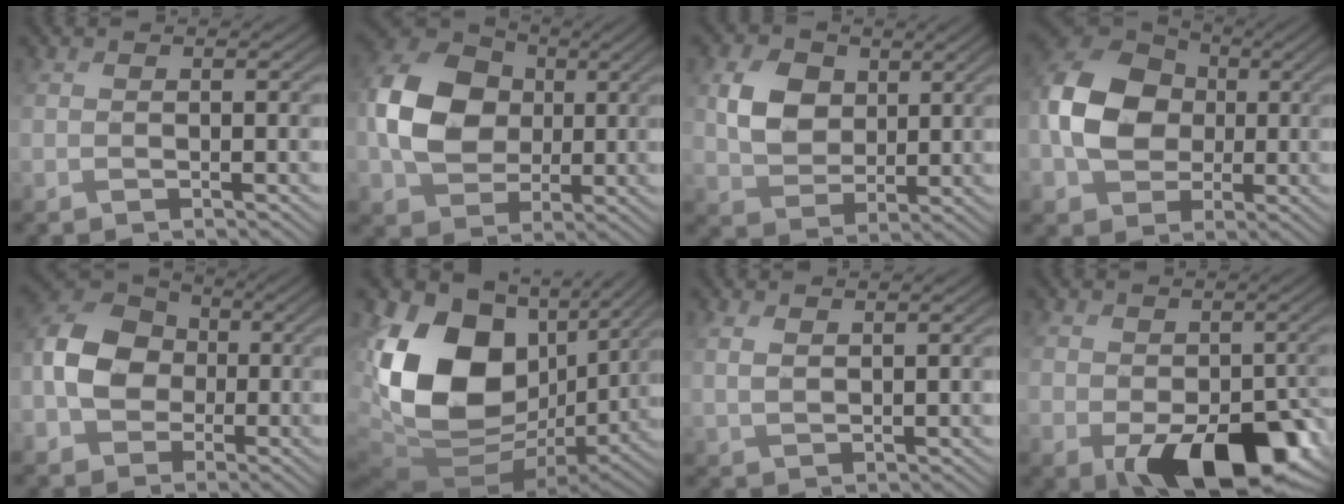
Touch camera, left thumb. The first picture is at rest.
{"total": 9.8, "force": [1.3, 7.9, 5.7], "torque": [-0.130, 0.018, 0.020]}
{"total": 5.8, "force": [2.8, 4.4, 2.4], "torque": [-0.058, 0.010, 0.045]}
{"total": 9.9, "force": [0.4, 7.9, 5.9], "torque": [-0.140, 0.019, -0.006]}
{"total": 8.0, "force": [-0.7, 6.7, 4.4], "torque": [-0.116, 0.005, -0.027]}
{"total": 19.6, "force": [3.8, 13.7, 13.5], "torque": [-0.296, -0.029, 0.111]}
{"total": 2.3, "force": [2.3, 0.2, 0.2], "torque": [-0.009, 0.006, 0.053]}
{"total": 11.3, "force": [-3.9, 6.9, 8.0], "torque": [-0.126, -0.043, -0.035]}